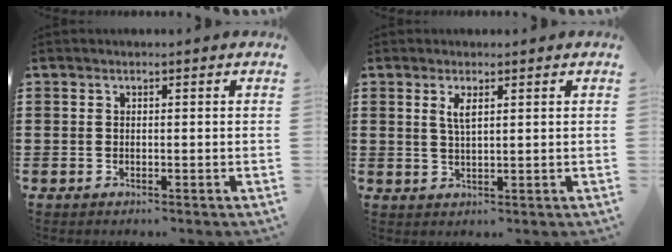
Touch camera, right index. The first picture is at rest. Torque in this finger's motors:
{"motor_torque": [0.42, -0.09, 0.22, 0.05]}